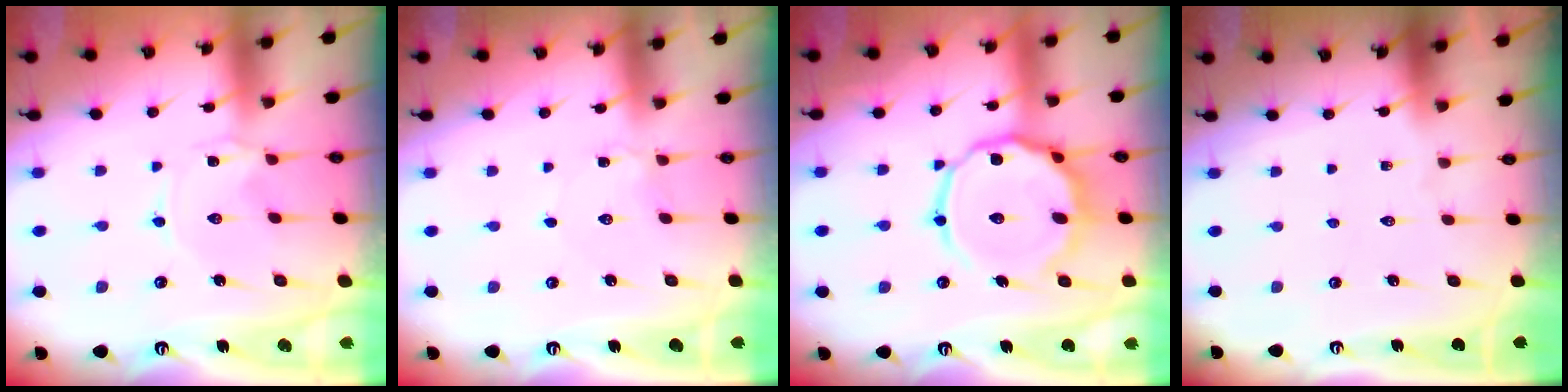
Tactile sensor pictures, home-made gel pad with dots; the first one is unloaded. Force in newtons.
{"total": 2.2, "press": 2.2, "slide": 0.2}
{"total": 14.1, "press": 14.0, "slide": 1.1}
{"total": 0.0}